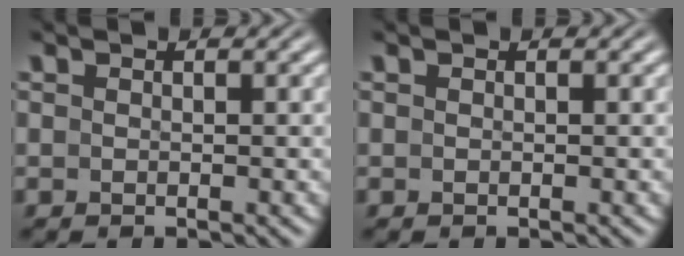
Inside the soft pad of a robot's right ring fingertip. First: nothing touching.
{"total": 0.0}